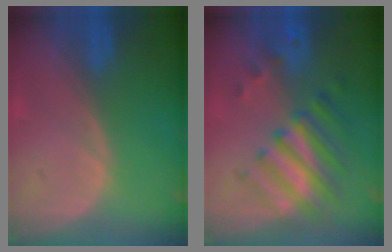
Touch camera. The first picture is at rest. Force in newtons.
{"total": 8.0, "press": 7.2, "slide": 3.6}